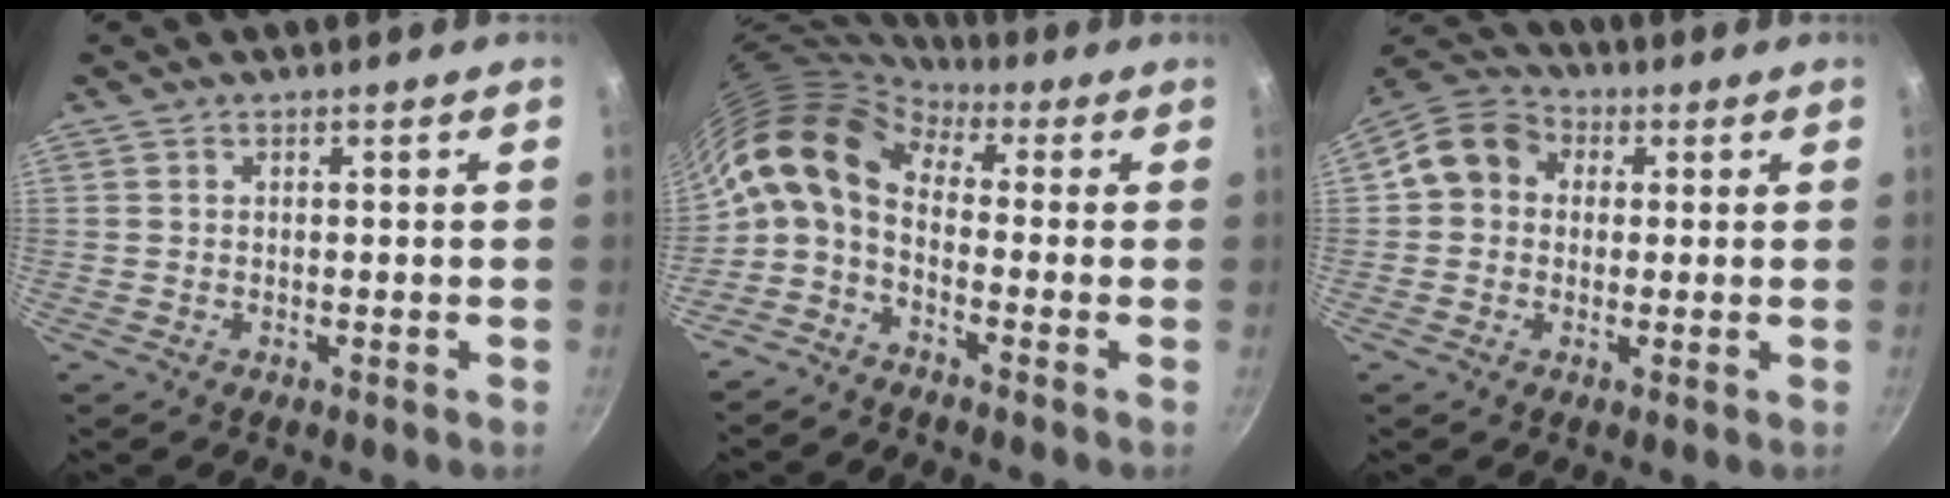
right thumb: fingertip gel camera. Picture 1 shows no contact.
{"total": 9.6, "force": [1.1, 5.3, 7.9], "torque": [-0.144, 0.022, 0.005]}
{"total": 9.1, "force": [1.1, 7.8, 4.5], "torque": [-0.049, 0.023, -0.003]}